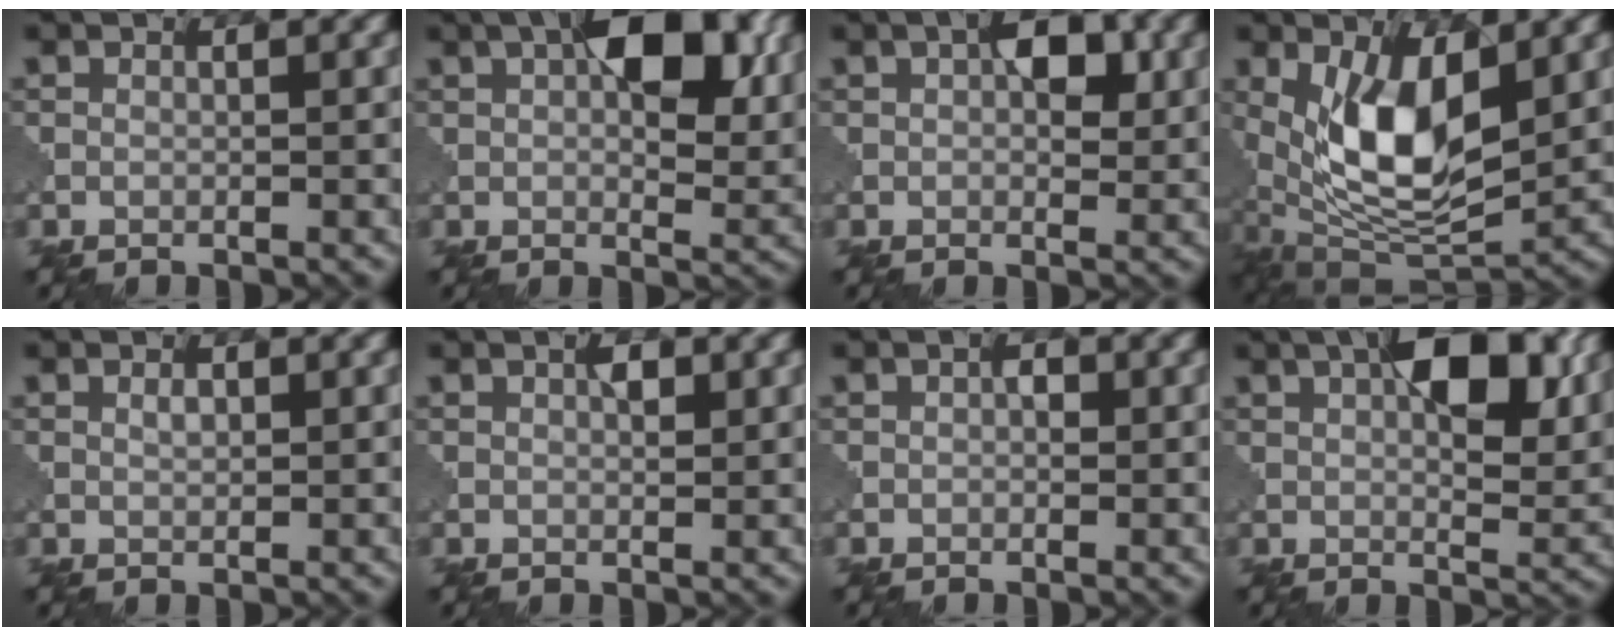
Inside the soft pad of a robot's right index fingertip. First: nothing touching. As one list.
[{"total": 9.2, "force": [3.3, 4.5, 7.4], "torque": [-0.100, 0.005, 0.047]}, {"total": 4.1, "force": [1.4, 2.2, 3.2], "torque": [-0.045, 0.002, 0.022]}, {"total": 10.1, "force": [1.9, 4.7, 8.8], "torque": [-0.171, -0.016, 0.037]}, {"total": 0.9, "force": [0.6, 0.4, 0.6], "torque": [-0.010, -0.002, 0.015]}, {"total": 1.4, "force": [0.8, 0.4, 1.1], "torque": [-0.014, -0.003, 0.015]}, {"total": 1.1, "force": [0.2, 0.7, 0.8], "torque": [-0.009, -0.001, 0.006]}, {"total": 8.8, "force": [3.4, 3.6, 7.2], "torque": [-0.099, 0.005, 0.052]}]